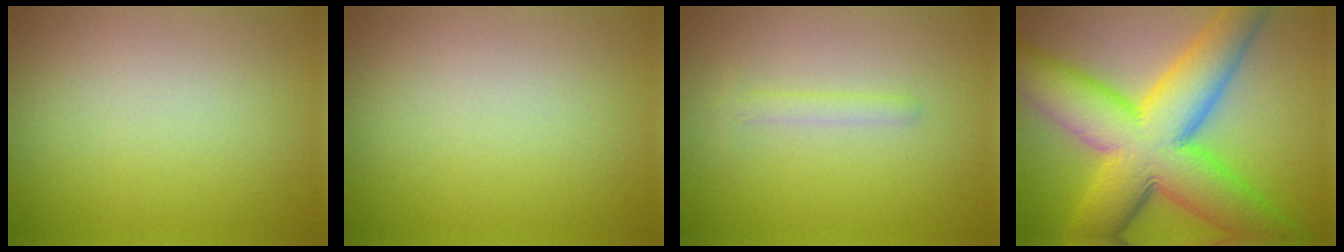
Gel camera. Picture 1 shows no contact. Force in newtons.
{"total": 0.0}
{"total": 1.2, "press": 1.2, "slide": 0.1}
{"total": 14.2, "press": 14.2, "slide": 0.2}